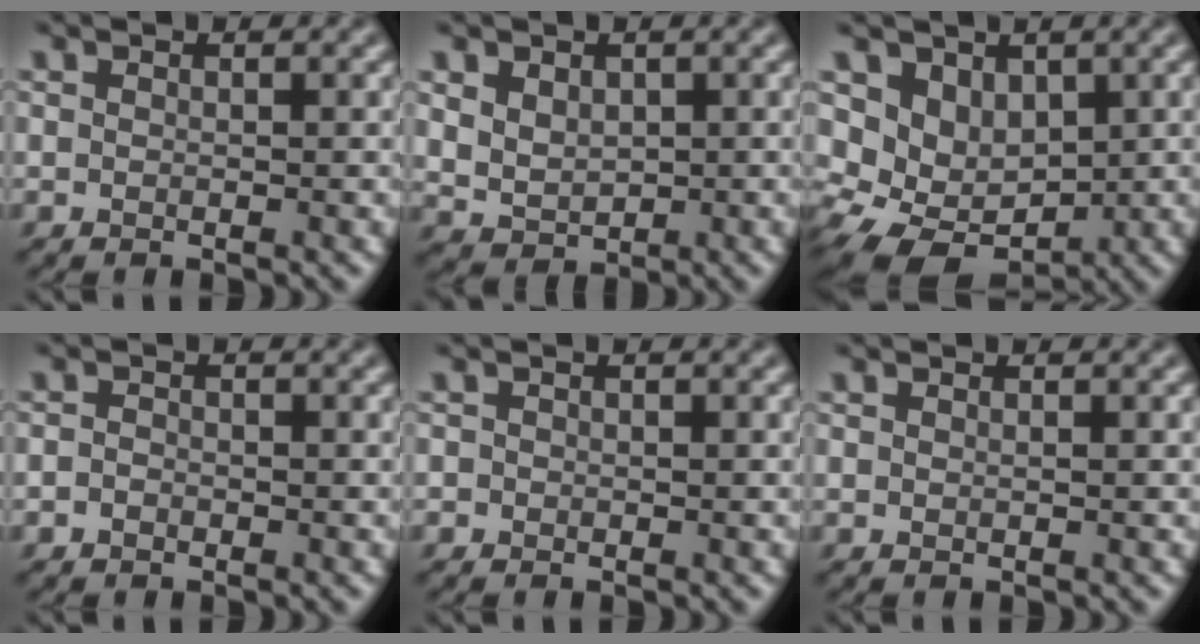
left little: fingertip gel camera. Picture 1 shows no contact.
{"total": 3.2, "force": [0.9, 2.4, 1.8], "torque": [-0.047, 0.005, 0.020]}
{"total": 4.8, "force": [-0.3, 4.1, 2.5], "torque": [-0.040, -0.016, -0.004]}
{"total": 1.0, "force": [-0.4, 0.8, 0.3], "torque": [0.001, 0.000, -0.018]}
{"total": 0.5, "force": [-0.2, 0.5, 0.0], "torque": [0.005, -0.001, -0.006]}
{"total": 0.0}